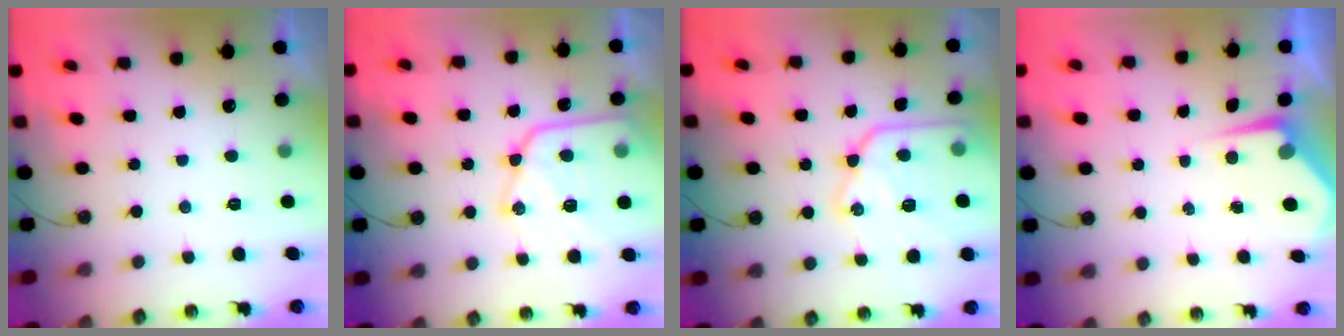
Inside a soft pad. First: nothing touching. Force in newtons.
{"total": 17.2, "press": 17.1, "slide": 1.2}
{"total": 16.8, "press": 16.8, "slide": 0.8}
{"total": 4.4, "press": 4.4, "slide": 0.4}